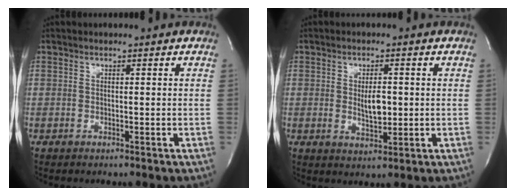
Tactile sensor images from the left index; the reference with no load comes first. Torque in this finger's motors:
{"motor_torque": [0.10, 0.01, 0.09, 0.02]}